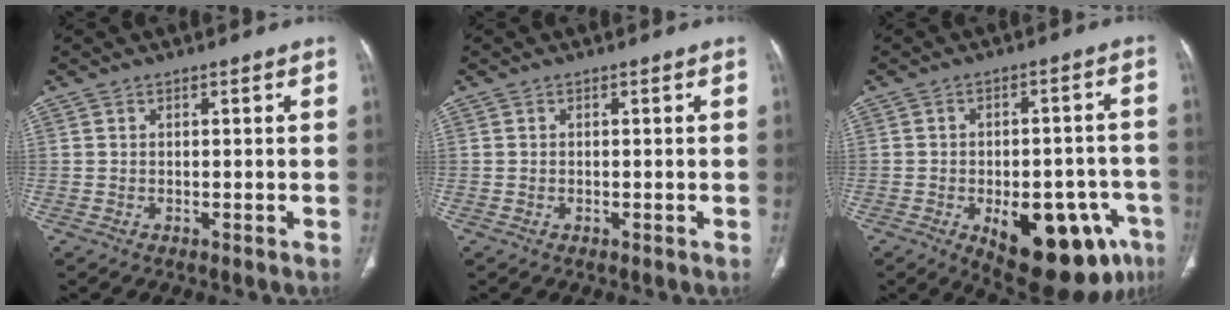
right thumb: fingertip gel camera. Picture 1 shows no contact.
{"total": 0.0}
{"total": 20.3, "force": [-8.5, 9.8, 15.6], "torque": [-0.149, 0.027, -0.095]}